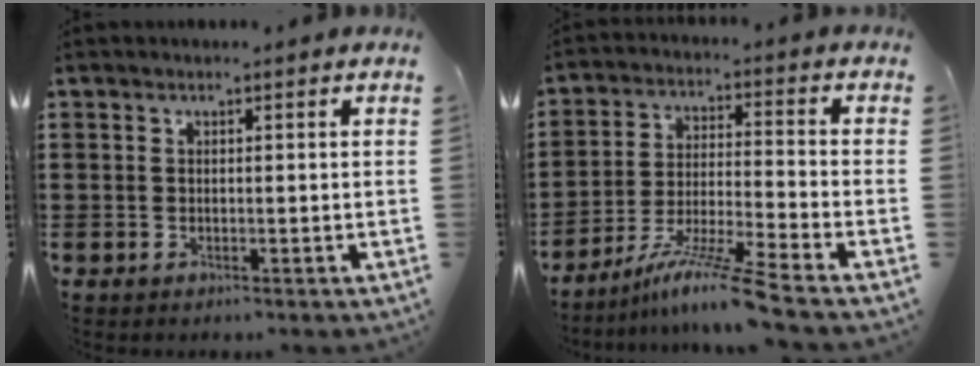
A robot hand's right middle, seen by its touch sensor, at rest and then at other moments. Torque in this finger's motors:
{"motor_torque": [1.62, -0.52, 0.31, 0.16]}